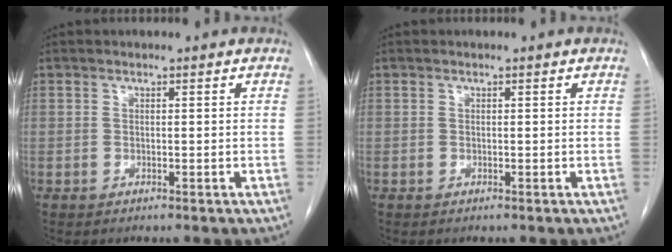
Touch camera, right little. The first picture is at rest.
{"total": 0.0}